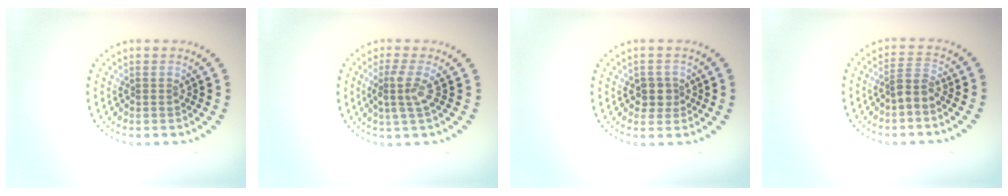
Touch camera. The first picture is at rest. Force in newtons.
{"total": 2.6, "press": 1.9, "slide": 1.7}
{"total": 1.9, "press": 1.7, "slide": 0.8}
{"total": 2.2, "press": 1.7, "slide": 1.3}